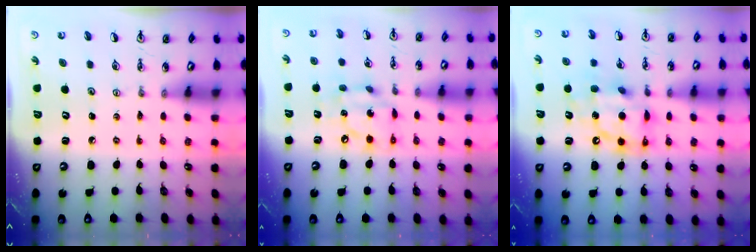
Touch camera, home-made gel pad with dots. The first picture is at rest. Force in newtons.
{"total": 10.0, "press": 10.0, "slide": 1.1}
{"total": 13.8, "press": 13.7, "slide": 1.5}